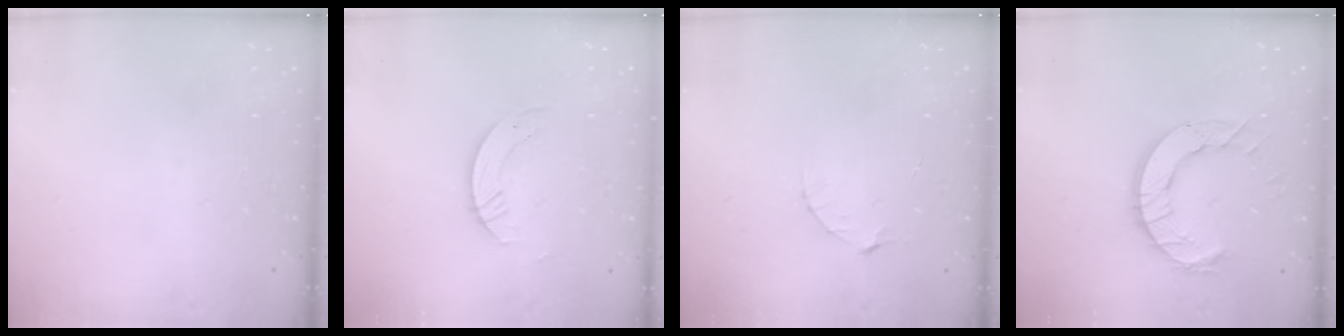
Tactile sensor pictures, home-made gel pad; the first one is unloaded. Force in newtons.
{"total": 3.2, "press": 3.1, "slide": 0.3}
{"total": 3.1, "press": 3.1, "slide": 0.3}
{"total": 11.0, "press": 10.9, "slide": 1.1}